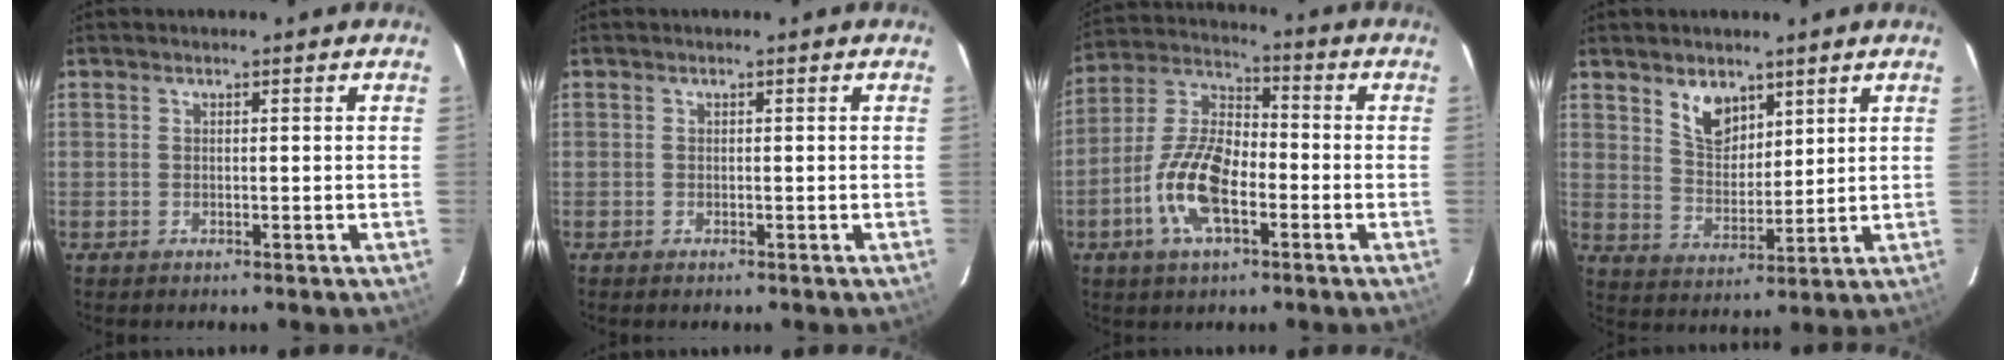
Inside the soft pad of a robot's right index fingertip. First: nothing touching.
{"total": 0.0}
{"total": 13.0, "force": [-4.9, 5.9, 10.5], "torque": [-0.225, 0.005, -0.096]}
{"total": 7.1, "force": [4.5, 4.2, 3.5], "torque": [-0.055, 0.005, 0.091]}